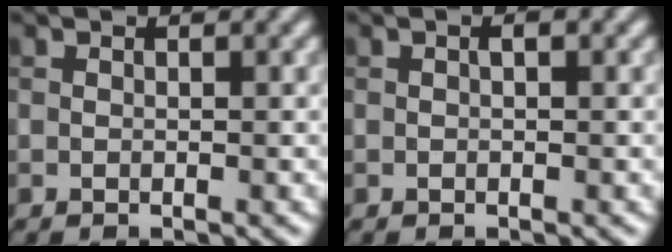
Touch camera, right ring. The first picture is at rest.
{"total": 0.6, "force": [0.1, 0.2, 0.5], "torque": [-0.008, 0.001, 0.002]}